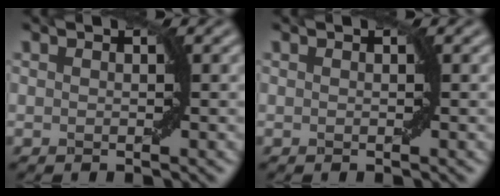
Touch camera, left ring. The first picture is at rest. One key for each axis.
{"total": 0.0}